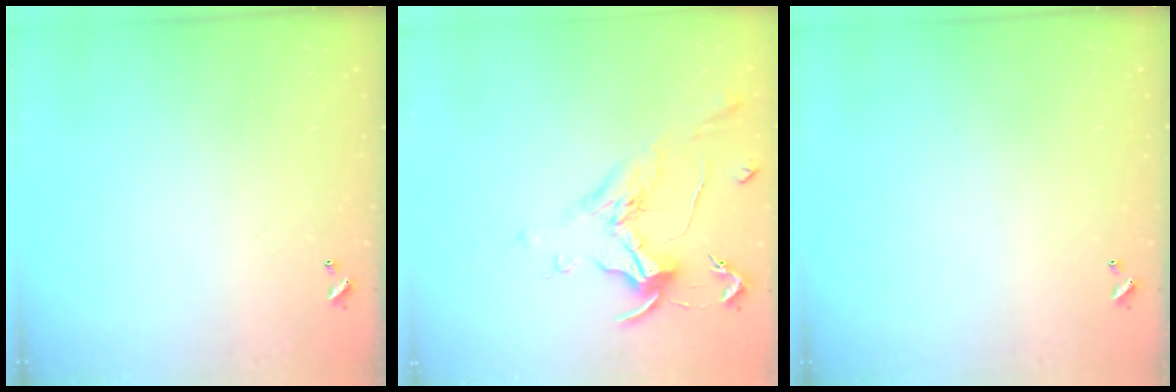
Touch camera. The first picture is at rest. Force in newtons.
{"total": 1.8, "press": 1.5, "slide": 0.9}
{"total": 0.0}